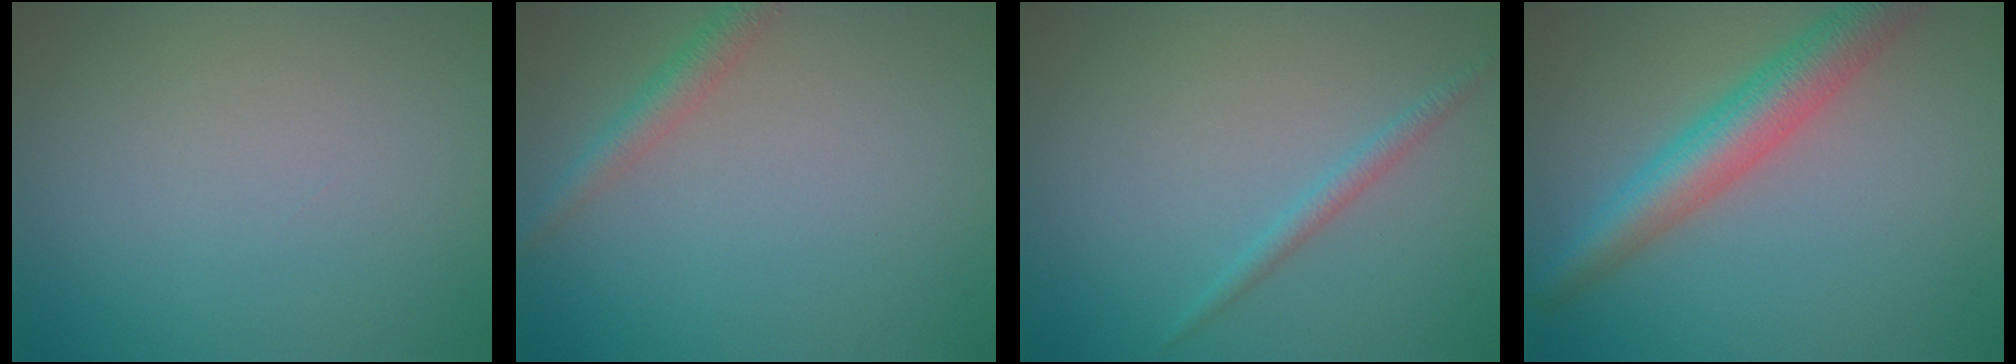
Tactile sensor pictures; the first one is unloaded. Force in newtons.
{"total": 2.0, "press": 2.0, "slide": 0.0}
{"total": 1.3, "press": 1.3, "slide": 0.1}
{"total": 5.3, "press": 5.3, "slide": 0.2}